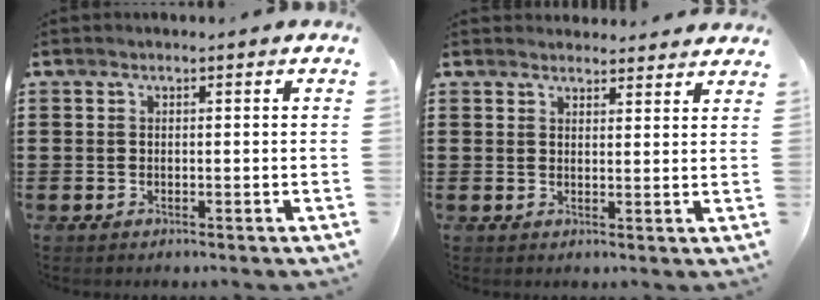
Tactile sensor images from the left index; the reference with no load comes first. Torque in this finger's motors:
{"motor_torque": [0.17, 0.10, -0.07, -0.03]}